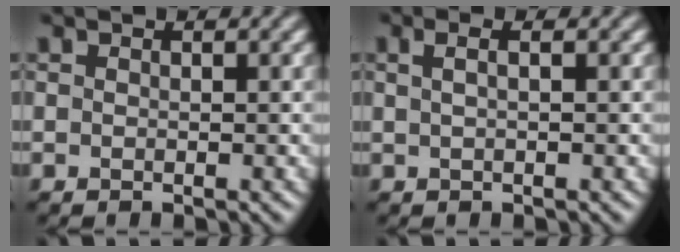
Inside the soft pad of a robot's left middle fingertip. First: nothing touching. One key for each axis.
{"total": 2.1, "fx": 0.9, "fy": 0.6, "fz": 1.8, "tx": -0.034, "ty": 0.008, "tz": 0.015}